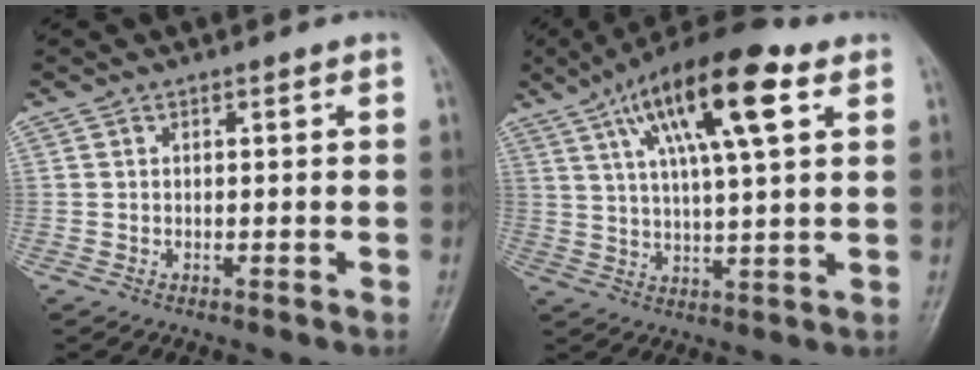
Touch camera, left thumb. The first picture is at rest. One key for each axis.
{"total": 17.8, "fx": 8.0, "fy": 4.9, "fz": 15.1, "tx": -0.242, "ty": -0.006, "tz": 0.131}